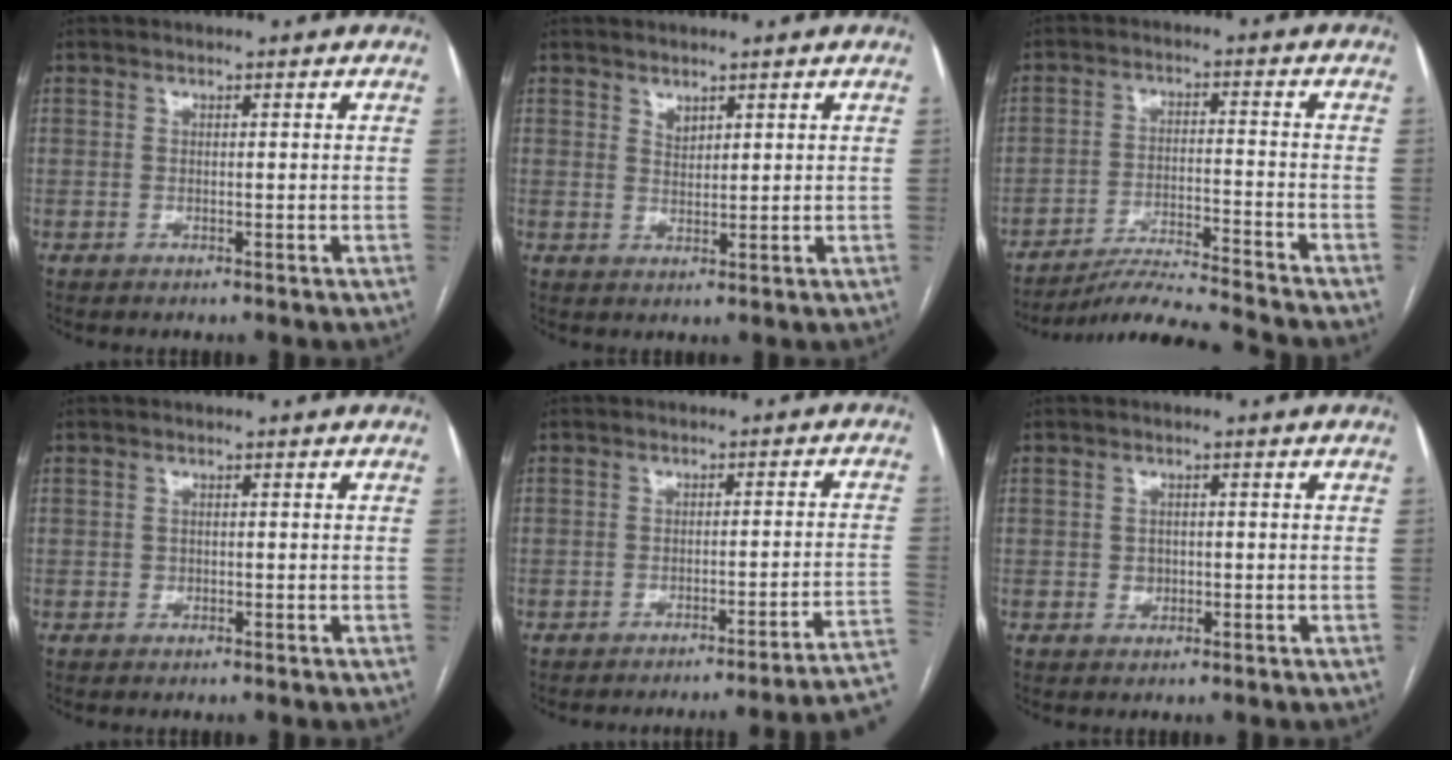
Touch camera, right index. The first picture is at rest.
{"total": 1.8, "force": [1.4, 0.8, 0.7], "torque": [-0.012, -0.003, 0.030]}
{"total": 11.1, "force": [-10.5, -2.8, 2.7], "torque": [-0.032, -0.013, -0.182]}
{"total": 0.6, "force": [0.0, 0.5, 0.1], "torque": [-0.001, 0.002, 0.000]}
{"total": 10.6, "force": [-8.1, -1.3, 6.6], "torque": [-0.043, 0.016, -0.091]}
{"total": 1.7, "force": [-0.2, 1.5, 0.7], "torque": [-0.013, 0.002, 0.002]}